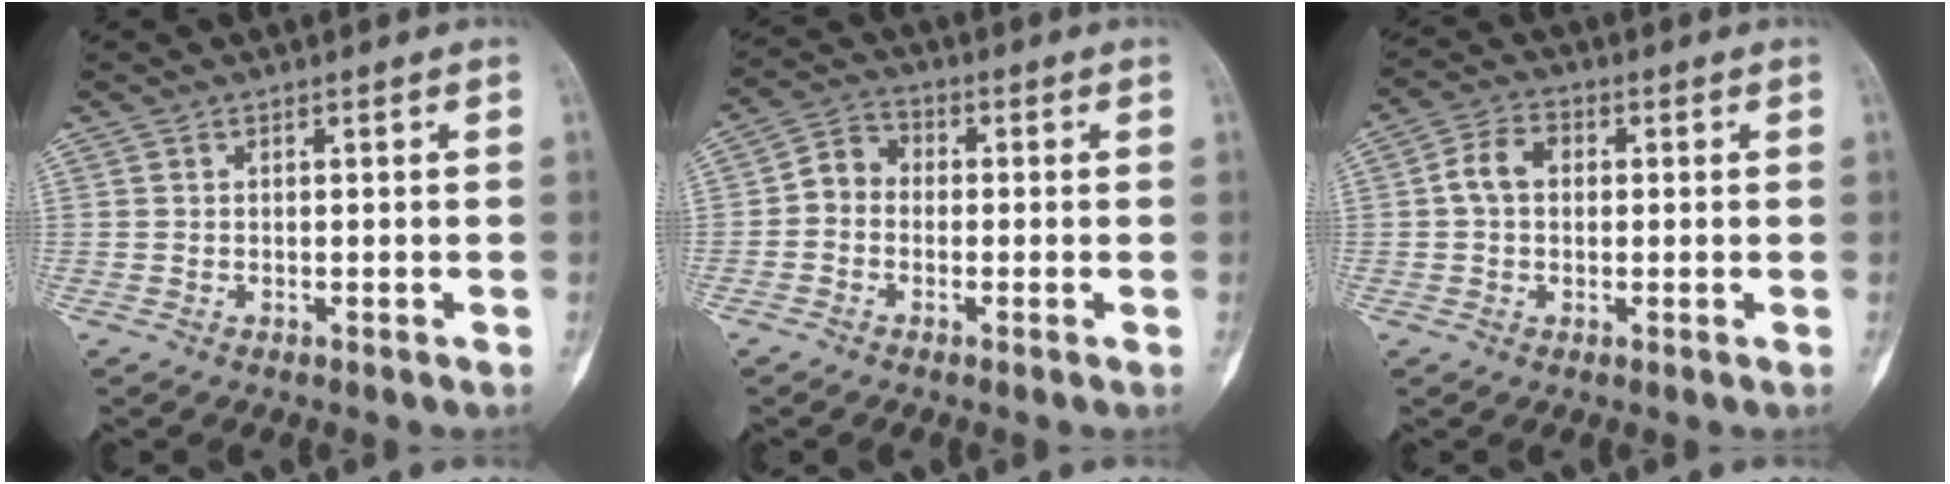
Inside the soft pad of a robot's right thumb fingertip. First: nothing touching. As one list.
[{"total": 4.9, "force": [-0.9, 4.1, 2.5], "torque": [-0.027, 0.016, -0.032]}, {"total": 5.5, "force": [0.4, 4.1, 3.6], "torque": [-0.061, 0.016, 0.001]}]